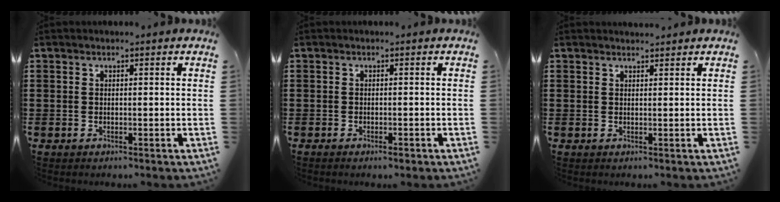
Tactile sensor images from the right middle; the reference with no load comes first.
{"total": 0.7, "force": [-0.5, 0.1, 0.5], "torque": [-0.011, -0.005, -0.009]}
{"total": 1.1, "force": [1.1, 0.1, 0.0], "torque": [0.004, -0.005, 0.019]}